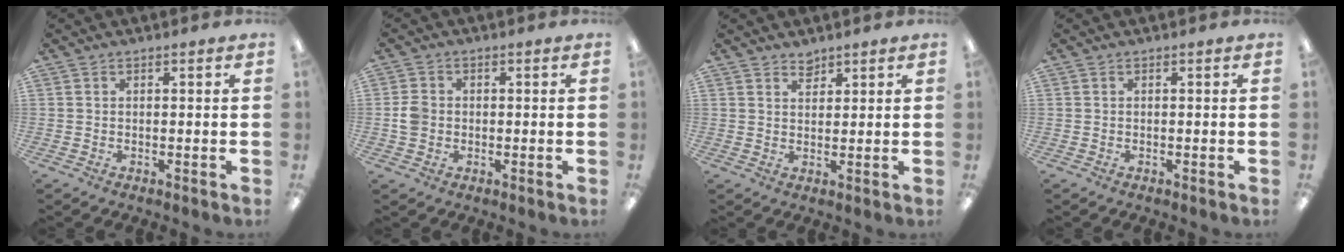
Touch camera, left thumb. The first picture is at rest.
{"total": 3.5, "force": [-0.4, 3.1, 1.6], "torque": [-0.020, 0.004, -0.008]}
{"total": 2.3, "force": [2.0, 0.9, 0.2], "torque": [0.002, -0.011, 0.038]}
{"total": 0.0}